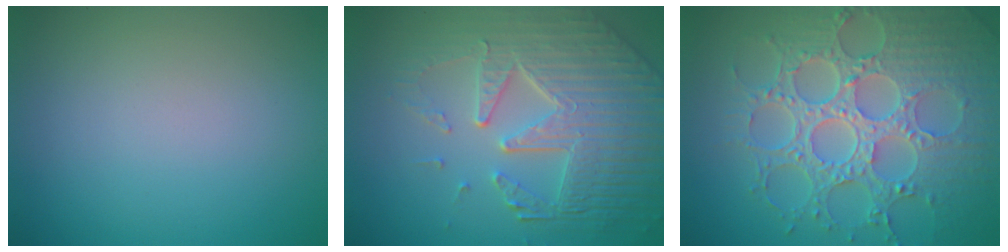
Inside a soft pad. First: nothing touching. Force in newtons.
{"total": 8.4, "press": 5.8, "slide": 6.0}
{"total": 8.6, "press": 6.5, "slide": 5.7}